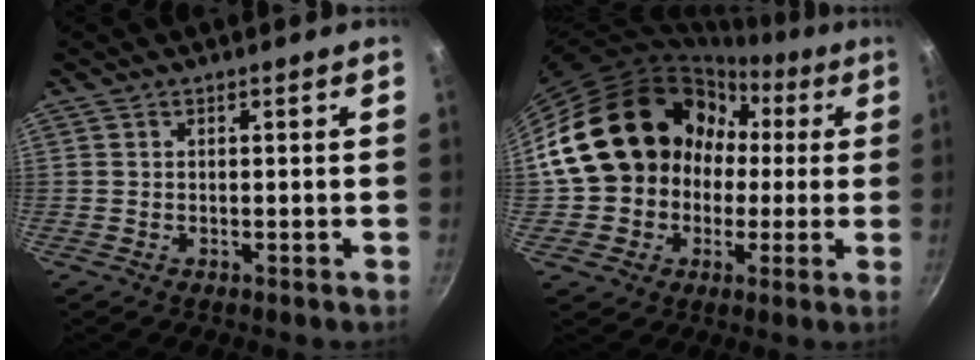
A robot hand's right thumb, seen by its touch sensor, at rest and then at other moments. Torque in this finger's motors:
{"motor_torque": [-0.60, 4.18, 2.57, -0.13, 0.81]}